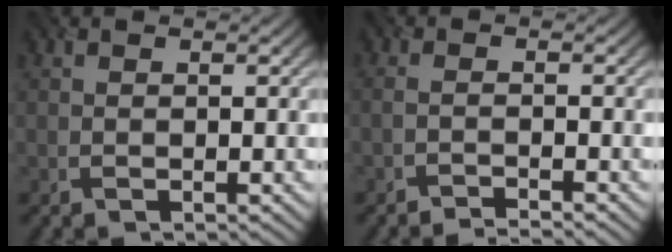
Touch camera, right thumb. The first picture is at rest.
{"total": 2.0, "force": [-1.7, 0.3, 1.0], "torque": [-0.002, 0.001, -0.043]}